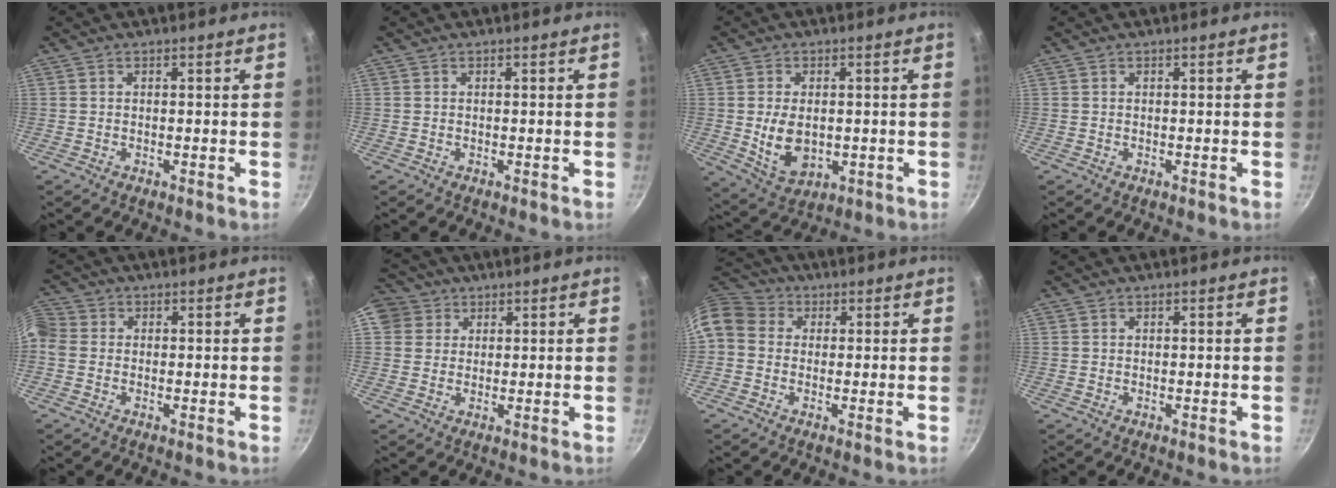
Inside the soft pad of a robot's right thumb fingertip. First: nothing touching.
{"total": 0.0}
{"total": 8.9, "force": [-0.3, 5.9, 6.7], "torque": [-0.109, -0.010, 0.010]}
{"total": 0.0}
{"total": 4.4, "force": [-0.5, 3.8, 2.1], "torque": [-0.051, 0.011, -0.026]}
{"total": 8.2, "force": [3.3, 7.2, 2.3], "torque": [-0.026, 0.012, 0.051]}
{"total": 11.8, "force": [1.6, 10.0, 6.0], "torque": [-0.121, 0.036, 0.011]}
{"total": 0.0}